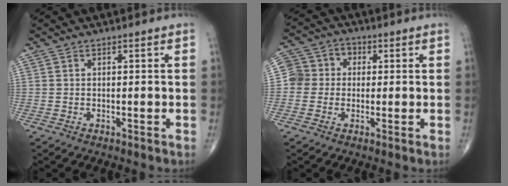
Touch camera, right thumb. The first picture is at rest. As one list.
[{"total": 6.5, "force": [0.2, 6.1, 2.2], "torque": [-0.015, 0.023, -0.008]}]